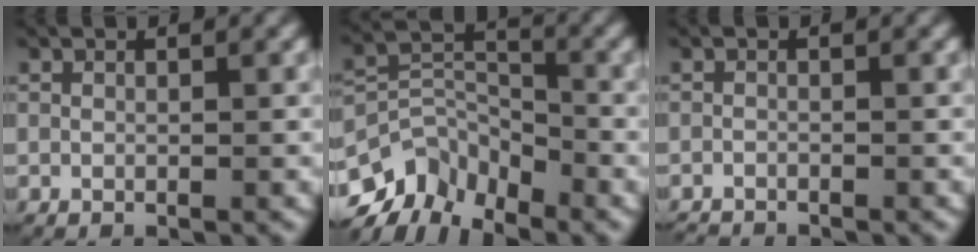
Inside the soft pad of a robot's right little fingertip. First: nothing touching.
{"total": 11.7, "force": [-5.4, 8.8, 5.6], "torque": [-0.106, -0.028, -0.097]}
{"total": 1.4, "force": [-1.4, 0.2, 0.0], "torque": [-0.006, -0.012, -0.021]}